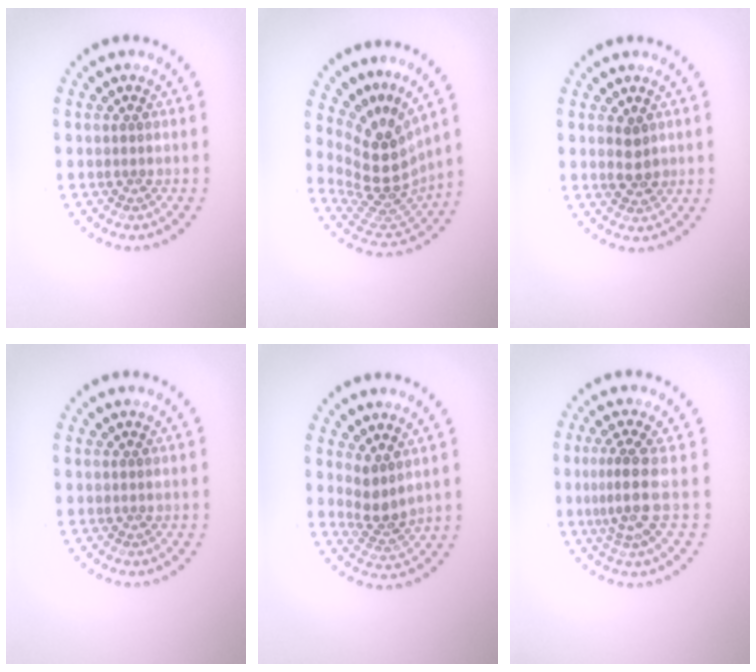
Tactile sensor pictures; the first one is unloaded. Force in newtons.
{"total": 5.1, "press": 3.6, "slide": 3.6}
{"total": 1.7, "press": 1.7, "slide": 0.3}
{"total": 0.0}
{"total": 2.5, "press": 1.9, "slide": 1.6}
{"total": 3.1, "press": 2.3, "slide": 2.1}